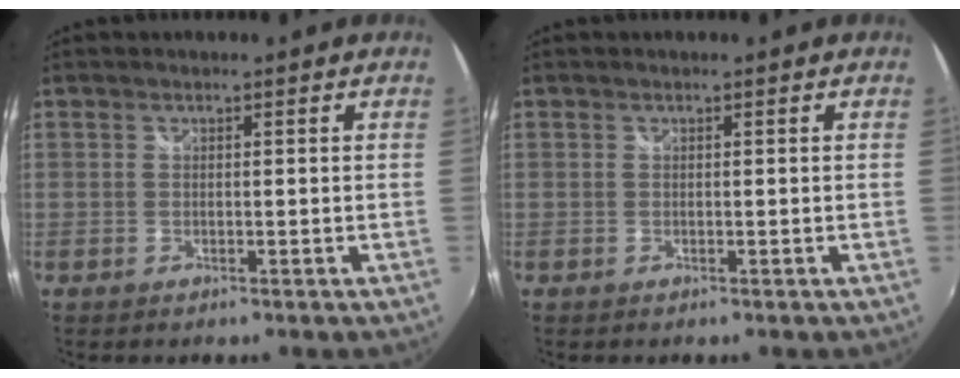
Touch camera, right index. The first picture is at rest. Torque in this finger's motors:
{"motor_torque": [0.13, 0.13, 0.00, 0.00]}